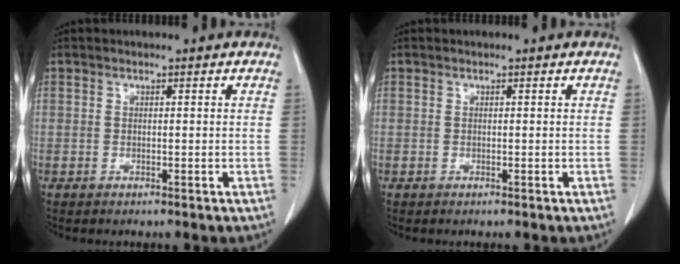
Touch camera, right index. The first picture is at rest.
{"total": 0.0}